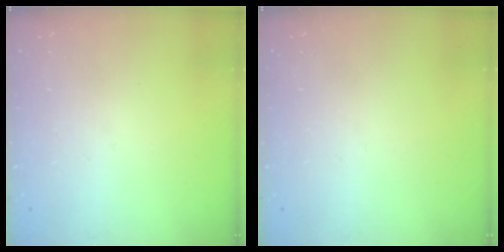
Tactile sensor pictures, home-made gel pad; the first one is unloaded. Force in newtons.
{"total": 0.0}